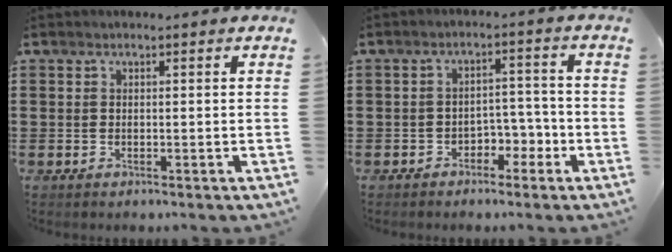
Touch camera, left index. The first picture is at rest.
{"total": 3.7, "force": [-2.7, 2.0, 1.4], "torque": [-0.030, 0.010, -0.056]}